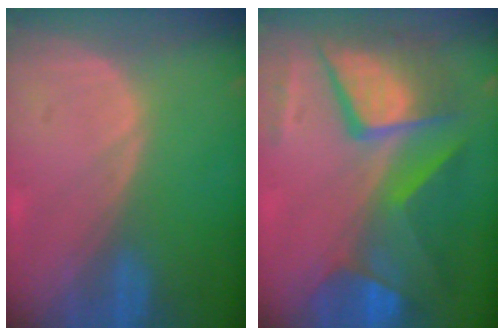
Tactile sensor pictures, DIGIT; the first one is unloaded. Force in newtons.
{"total": 11.9, "press": 11.8, "slide": 1.1}